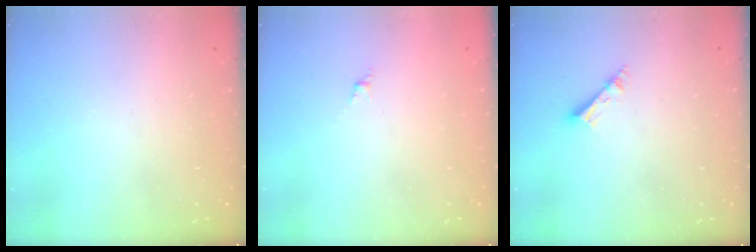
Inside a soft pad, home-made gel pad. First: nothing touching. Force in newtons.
{"total": 1.1, "press": 1.0, "slide": 0.5}
{"total": 3.8, "press": 3.8, "slide": 0.6}